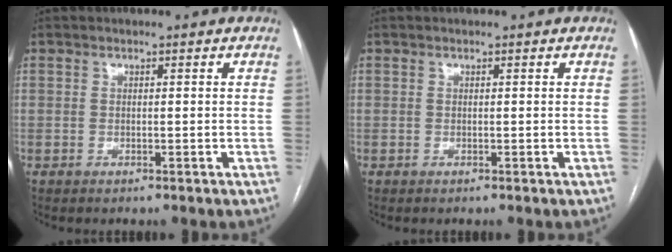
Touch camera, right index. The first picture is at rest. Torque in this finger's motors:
{"motor_torque": [0.00, 0.00, 0.00, 0.00]}